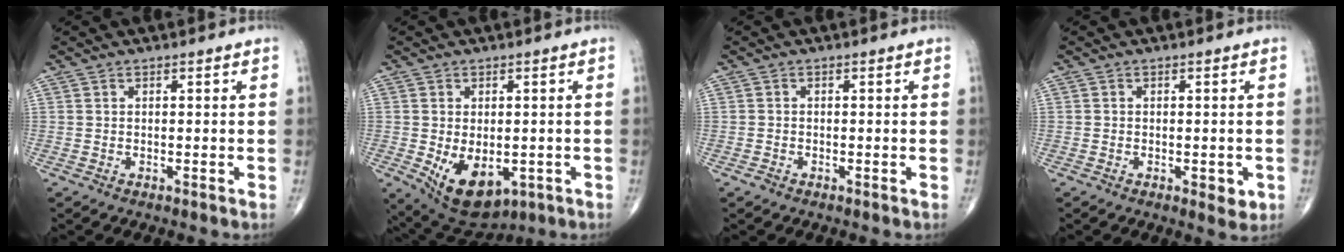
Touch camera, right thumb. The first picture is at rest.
{"total": 10.7, "force": [-2.8, 6.4, 8.1], "torque": [-0.114, -0.011, -0.023]}
{"total": 0.9, "force": [-0.6, 0.5, 0.2], "torque": [-0.005, 0.001, -0.015]}
{"total": 2.9, "force": [-0.9, 1.5, 2.3], "torque": [-0.020, -0.002, -0.010]}